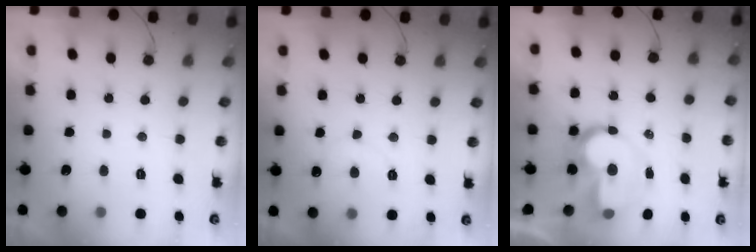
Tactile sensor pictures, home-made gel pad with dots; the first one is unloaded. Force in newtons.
{"total": 8.5, "press": 8.4, "slide": 0.6}
{"total": 12.0, "press": 11.9, "slide": 1.6}